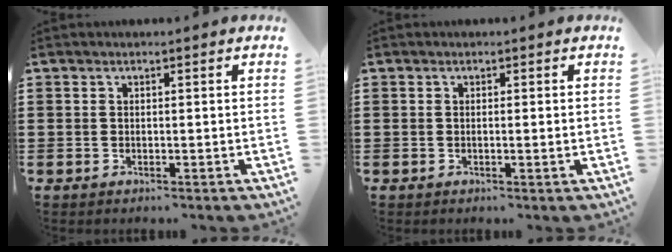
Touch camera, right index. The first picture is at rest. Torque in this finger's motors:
{"motor_torque": [-0.28, 0.32, 0.05, -0.01]}